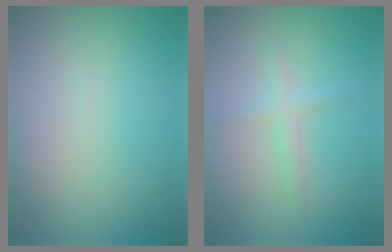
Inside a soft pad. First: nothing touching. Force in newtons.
{"total": 1.6, "press": 1.6, "slide": 0.0}